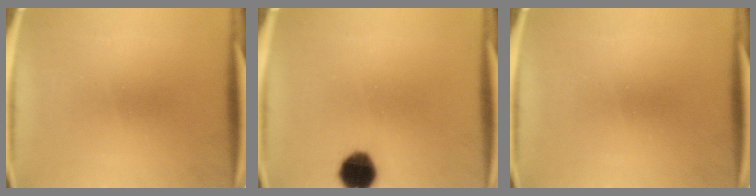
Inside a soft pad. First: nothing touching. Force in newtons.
{"total": 8.6}
{"total": 0.0}